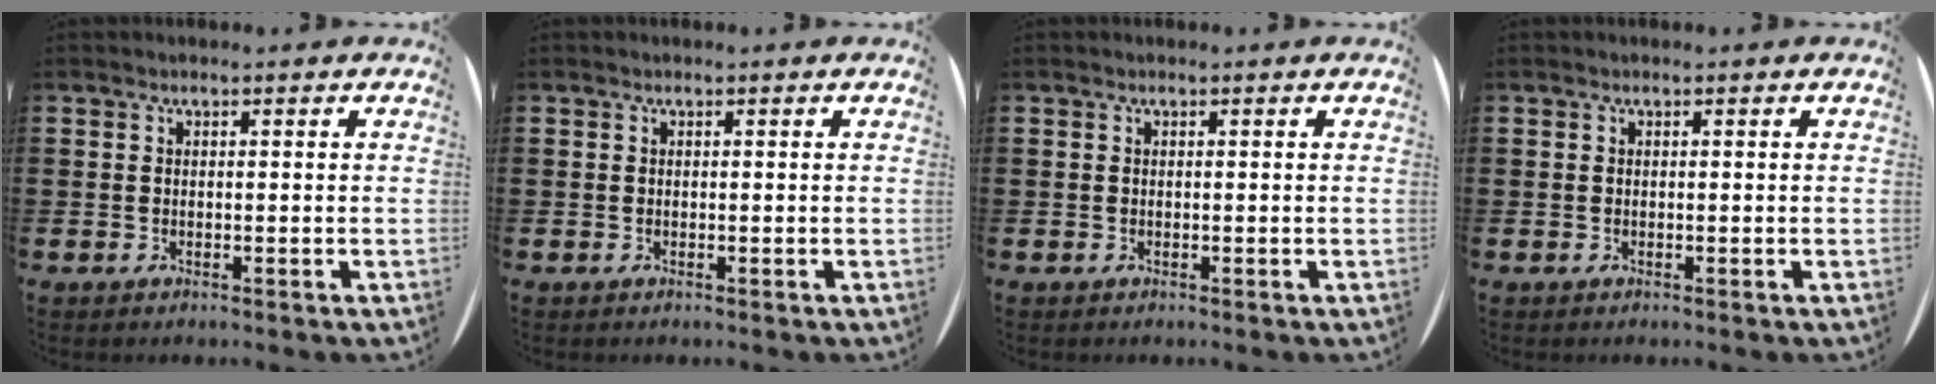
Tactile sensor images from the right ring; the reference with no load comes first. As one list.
[{"total": 0.0}, {"total": 0.0}, {"total": 0.0}]